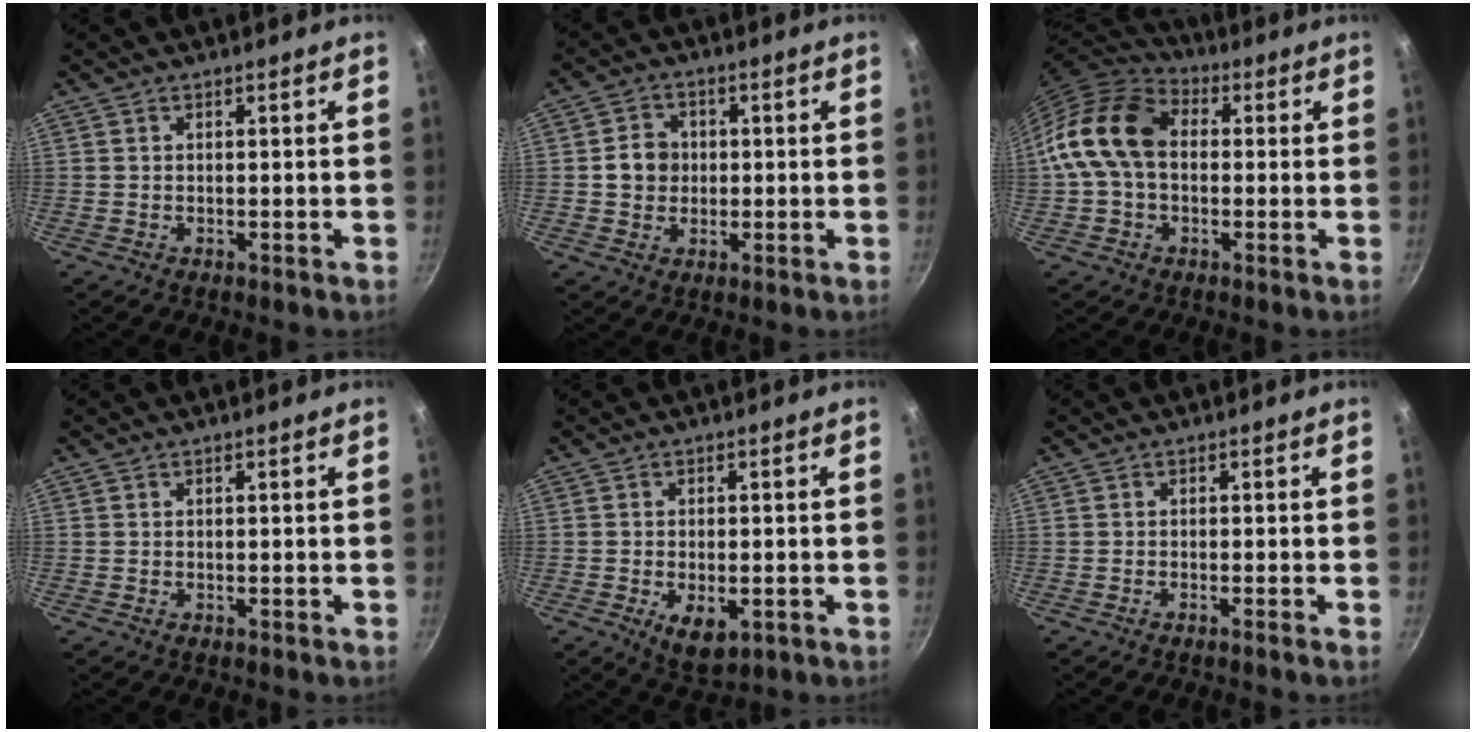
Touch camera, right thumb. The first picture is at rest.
{"total": 5.6, "force": [0.2, 5.0, 2.5], "torque": [-0.015, 0.008, -0.005]}
{"total": 14.4, "force": [0.7, 10.3, 10.0], "torque": [-0.160, 0.029, -0.007]}
{"total": 0.0}
{"total": 6.6, "force": [-2.0, 3.6, 5.2], "torque": [-0.071, -0.004, -0.020]}
{"total": 0.8, "force": [-0.5, -0.3, 0.5], "torque": [-0.025, 0.006, -0.009]}